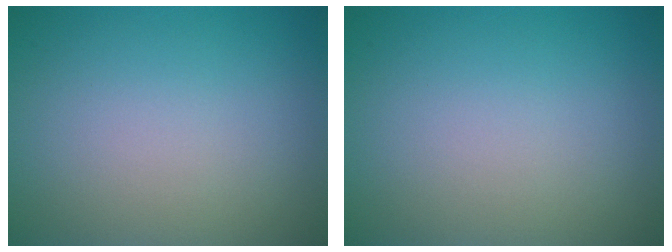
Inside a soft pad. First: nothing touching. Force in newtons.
{"total": 0.0}